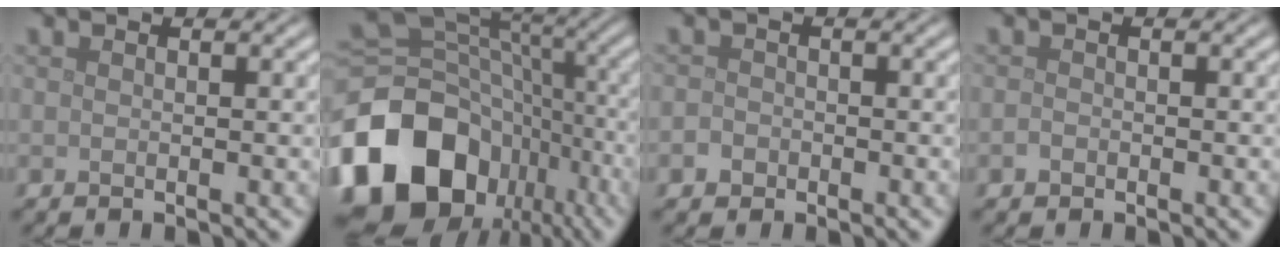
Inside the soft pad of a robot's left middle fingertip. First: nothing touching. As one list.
[{"total": 18.3, "force": [-8.2, 13.6, 9.1], "torque": [-0.194, -0.014, -0.128]}, {"total": 1.2, "force": [-0.6, 1.0, 0.4], "torque": [-0.002, 0.000, -0.013]}, {"total": 0.7, "force": [-0.4, 0.5, 0.2], "torque": [-0.004, -0.003, -0.008]}]